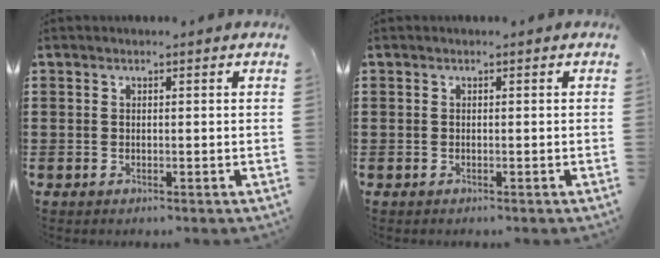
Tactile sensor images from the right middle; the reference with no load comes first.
{"total": 0.0}